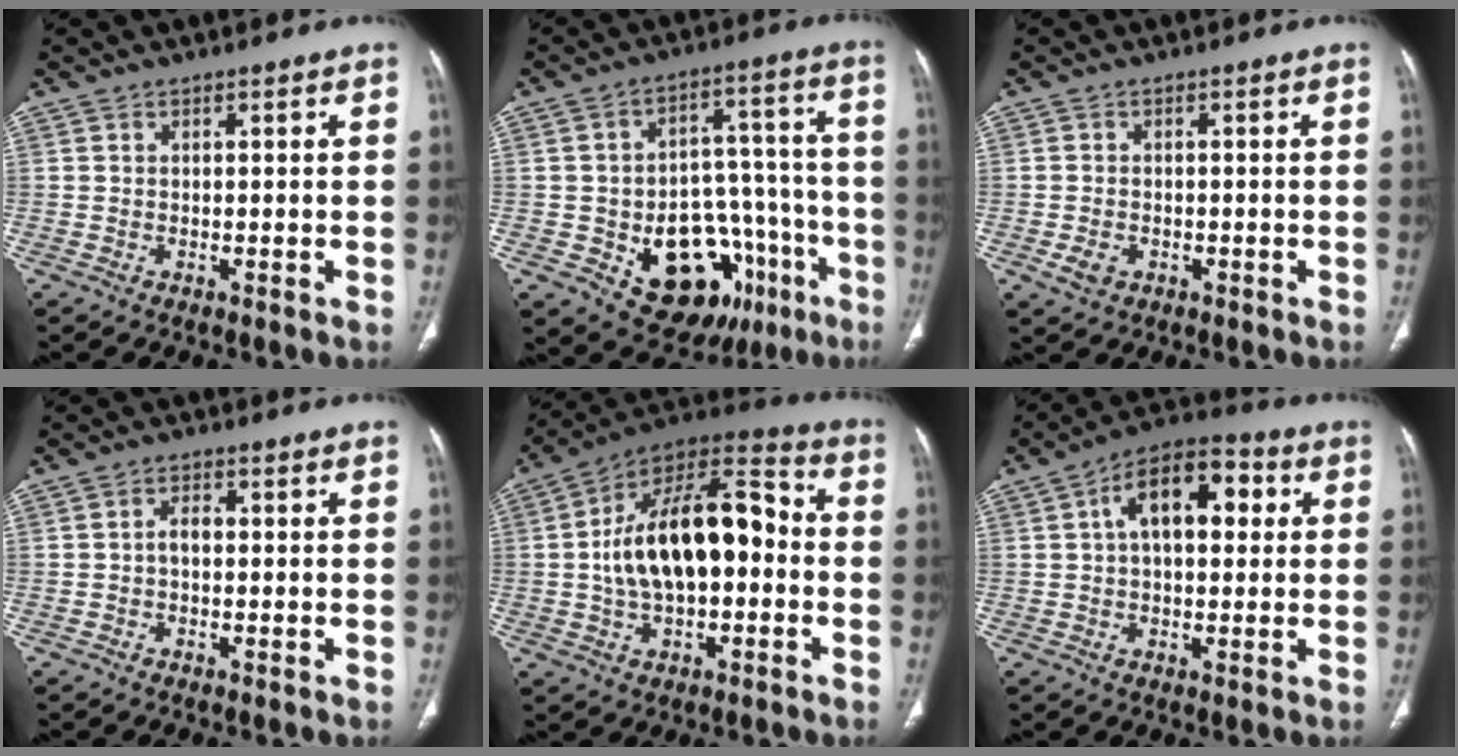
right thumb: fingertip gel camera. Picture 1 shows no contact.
{"total": 21.4, "force": [-8.8, 13.4, 14.2], "torque": [-0.157, 0.064, -0.107]}
{"total": 3.0, "force": [-1.1, 2.3, 1.7], "torque": [-0.030, 0.002, -0.012]}
{"total": 2.4, "force": [-0.3, 1.5, 1.8], "torque": [-0.027, 0.010, -0.009]}
{"total": 21.1, "force": [-0.5, 11.2, 17.8], "torque": [-0.285, 0.047, -0.013]}
{"total": 13.3, "force": [3.1, 7.3, 10.7], "torque": [-0.150, 0.028, 0.040]}